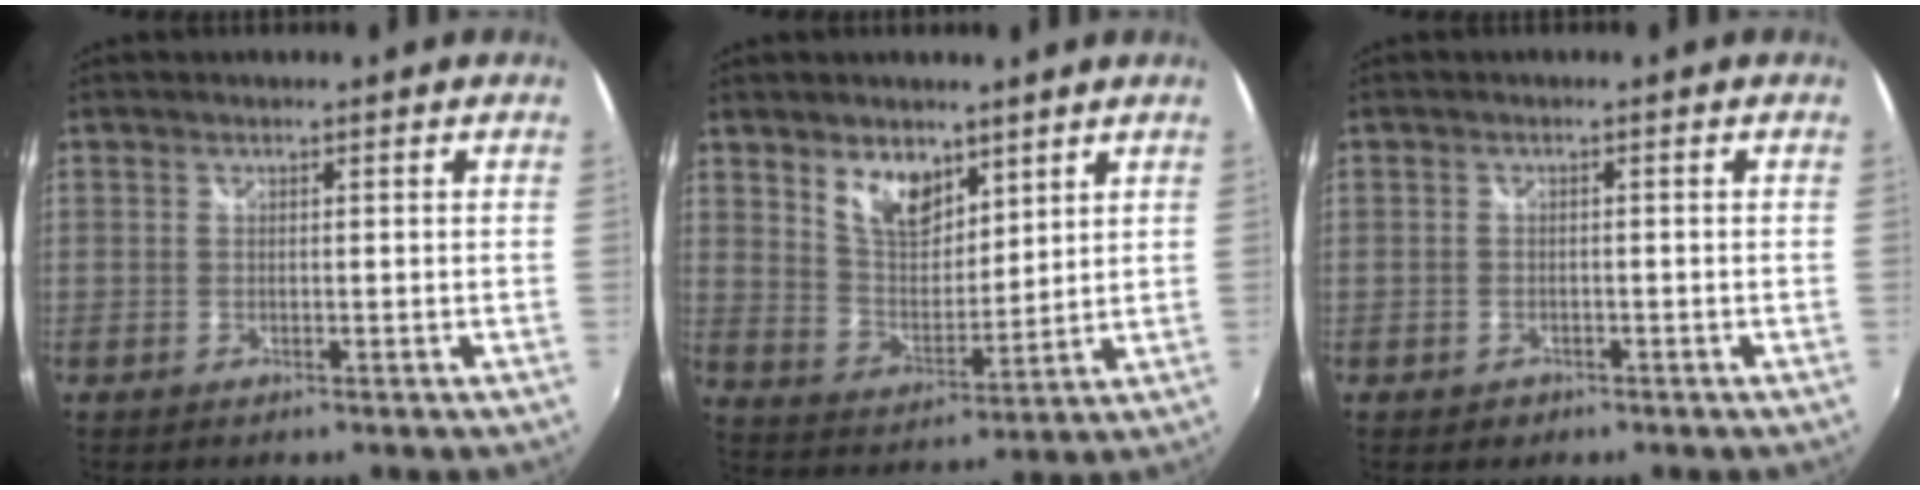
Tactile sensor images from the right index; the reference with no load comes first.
{"total": 9.2, "force": [5.8, 5.1, 5.0], "torque": [-0.083, 0.003, 0.114]}
{"total": 2.0, "force": [-1.1, 1.6, 0.5], "torque": [-0.013, -0.002, -0.016]}